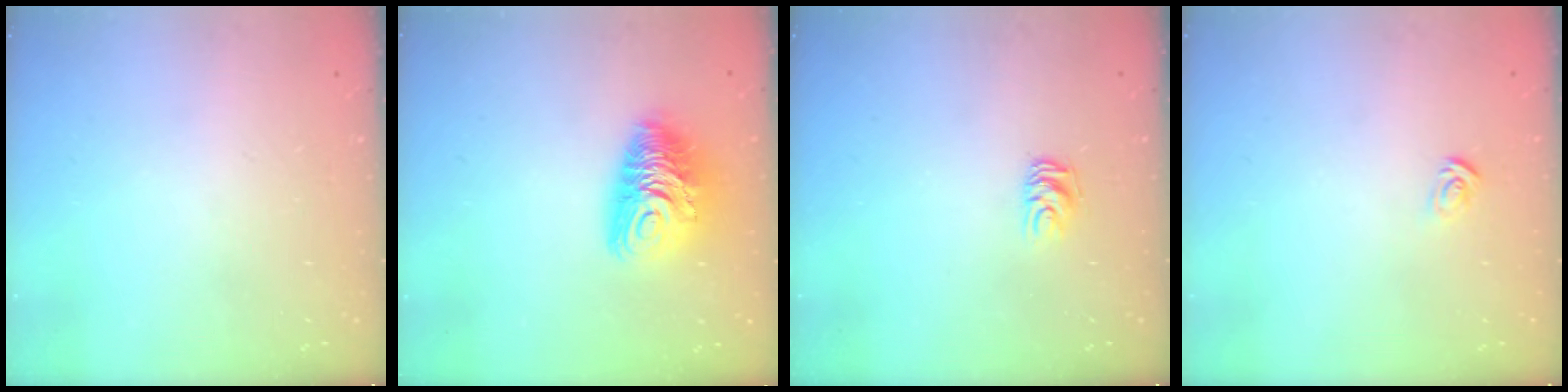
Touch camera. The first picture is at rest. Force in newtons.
{"total": 12.0, "press": 11.9, "slide": 1.2}
{"total": 6.1, "press": 6.0, "slide": 0.8}
{"total": 2.7, "press": 2.7, "slide": 0.3}